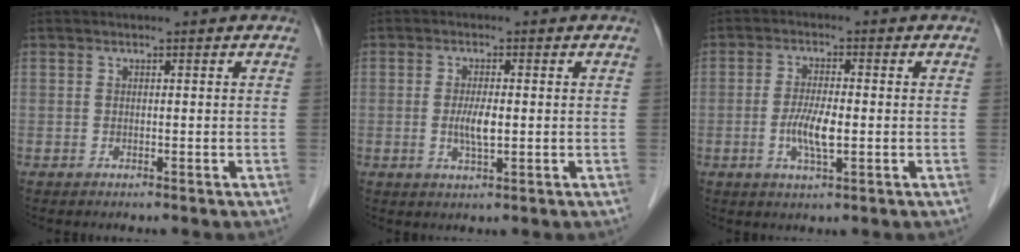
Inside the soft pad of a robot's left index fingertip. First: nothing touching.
{"total": 3.5, "force": [-0.5, 0.8, 3.4], "torque": [-0.070, -0.007, -0.008]}
{"total": 5.1, "force": [-1.2, 1.2, 4.8], "torque": [-0.100, -0.008, -0.023]}